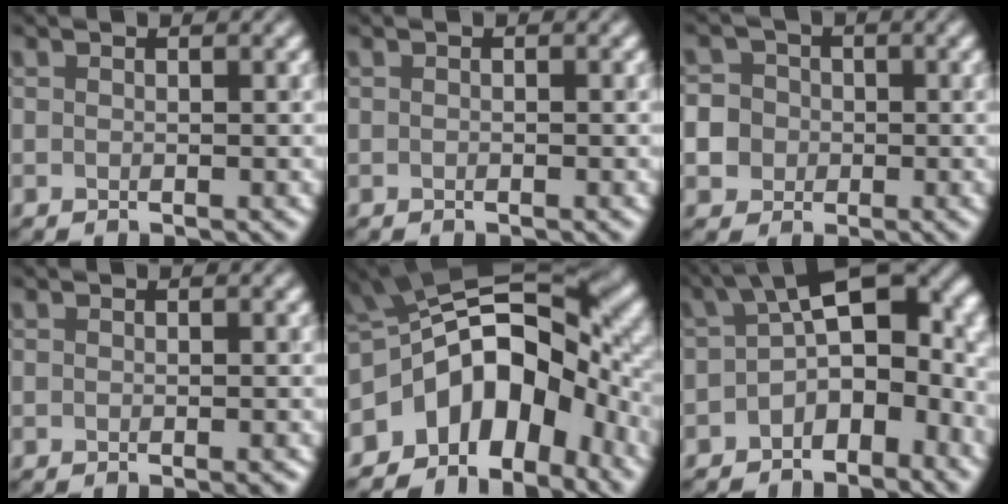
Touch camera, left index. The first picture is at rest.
{"total": 0.0}
{"total": 7.7, "force": [-1.6, 7.2, 2.3], "torque": [-0.046, 0.008, -0.061]}
{"total": 0.7, "force": [-0.4, 0.1, 0.5], "torque": [-0.006, -0.001, -0.004]}
{"total": 11.9, "force": [-4.9, 7.1, 8.2], "torque": [-0.108, 0.012, -0.098]}
{"total": 11.1, "force": [-1.2, 6.9, 8.6], "torque": [-0.105, 0.008, -0.025]}